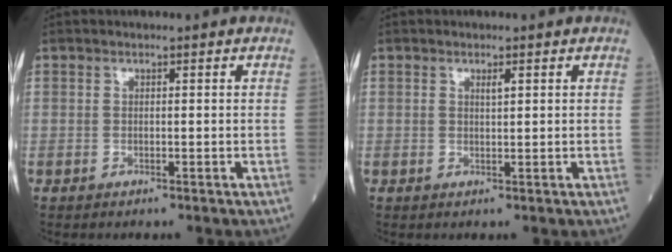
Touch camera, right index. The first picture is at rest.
{"total": 1.2, "force": [0.7, 0.1, 1.0], "torque": [-0.020, -0.003, 0.010]}